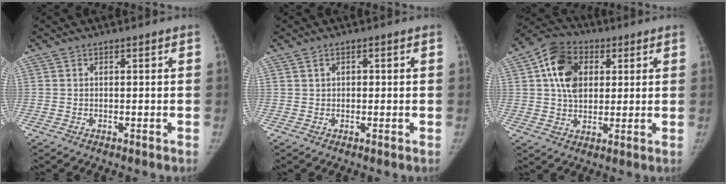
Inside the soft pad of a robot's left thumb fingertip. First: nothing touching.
{"total": 1.3, "force": [0.4, 1.1, 0.5], "torque": [0.000, 0.001, 0.005]}
{"total": 12.4, "force": [3.4, 9.0, 7.8], "torque": [-0.114, 0.001, 0.052]}